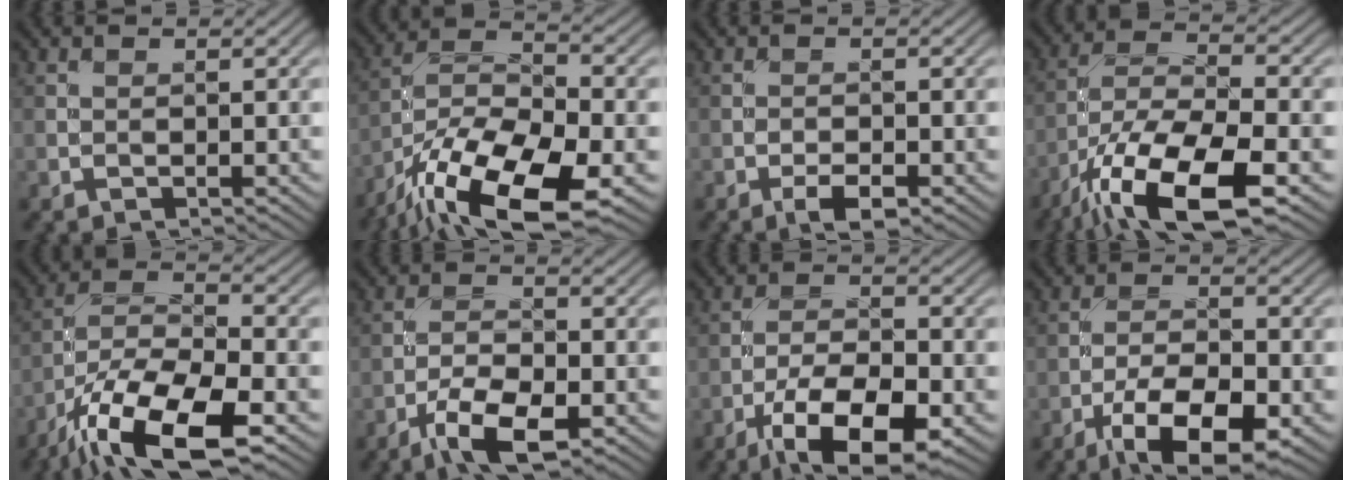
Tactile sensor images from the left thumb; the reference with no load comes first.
{"total": 16.8, "force": [-10.5, 6.2, 11.5], "torque": [-0.228, -0.021, -0.197]}
{"total": 3.0, "force": [-1.7, 1.0, 2.2], "torque": [-0.037, 0.000, -0.032]}
{"total": 15.6, "force": [-8.9, 5.4, 11.6], "torque": [-0.230, -0.018, -0.172]}
{"total": 15.3, "force": [-9.3, 5.2, 11.0], "torque": [-0.220, -0.014, -0.180]}
{"total": 6.9, "force": [-4.0, 2.4, 5.1], "torque": [-0.097, 0.001, -0.078]}
{"total": 11.4, "force": [-6.3, 4.2, 8.6], "torque": [-0.157, -0.007, -0.115]}
{"total": 10.3, "force": [-5.6, 3.8, 7.8], "torque": [-0.139, -0.006, -0.102]}